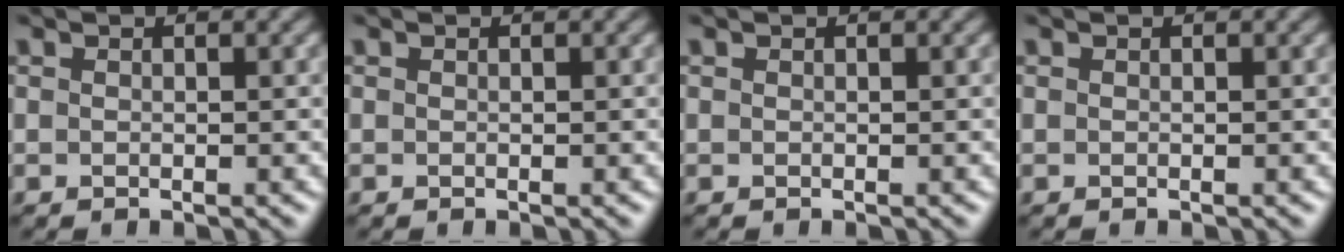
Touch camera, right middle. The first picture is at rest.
{"total": 0.0}
{"total": 0.0}
{"total": 0.0}